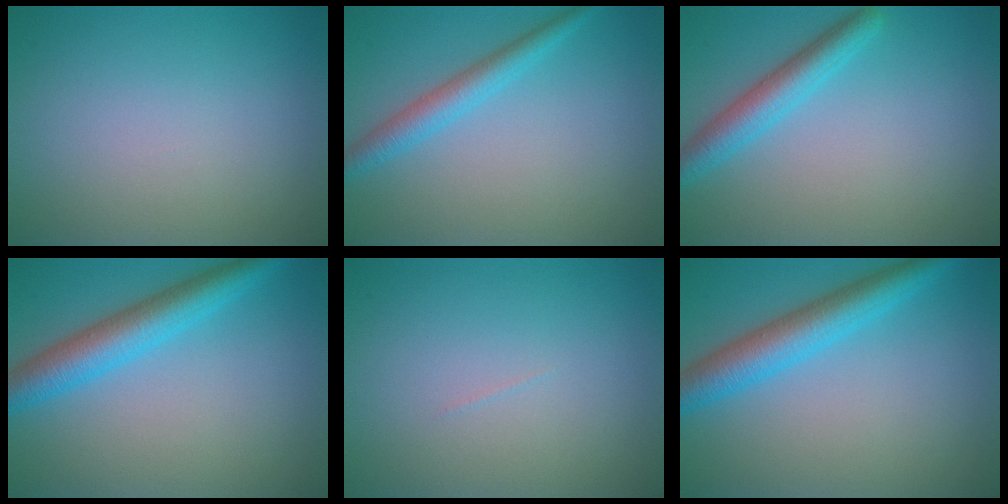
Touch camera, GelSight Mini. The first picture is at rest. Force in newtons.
{"total": 2.7, "press": 2.7, "slide": 0.1}
{"total": 3.6, "press": 3.6, "slide": 0.1}
{"total": 5.2, "press": 5.2, "slide": 0.2}
{"total": 0.0}
{"total": 5.2, "press": 5.2, "slide": 0.2}